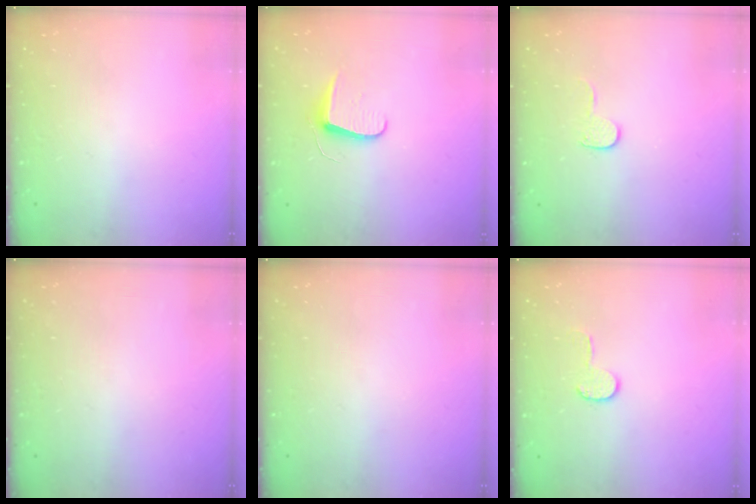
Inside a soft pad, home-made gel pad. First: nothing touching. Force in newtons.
{"total": 7.1, "press": 7.1, "slide": 0.7}
{"total": 6.7, "press": 6.7, "slide": 0.6}
{"total": 0.0}
{"total": 0.0}
{"total": 5.9, "press": 5.9, "slide": 0.4}